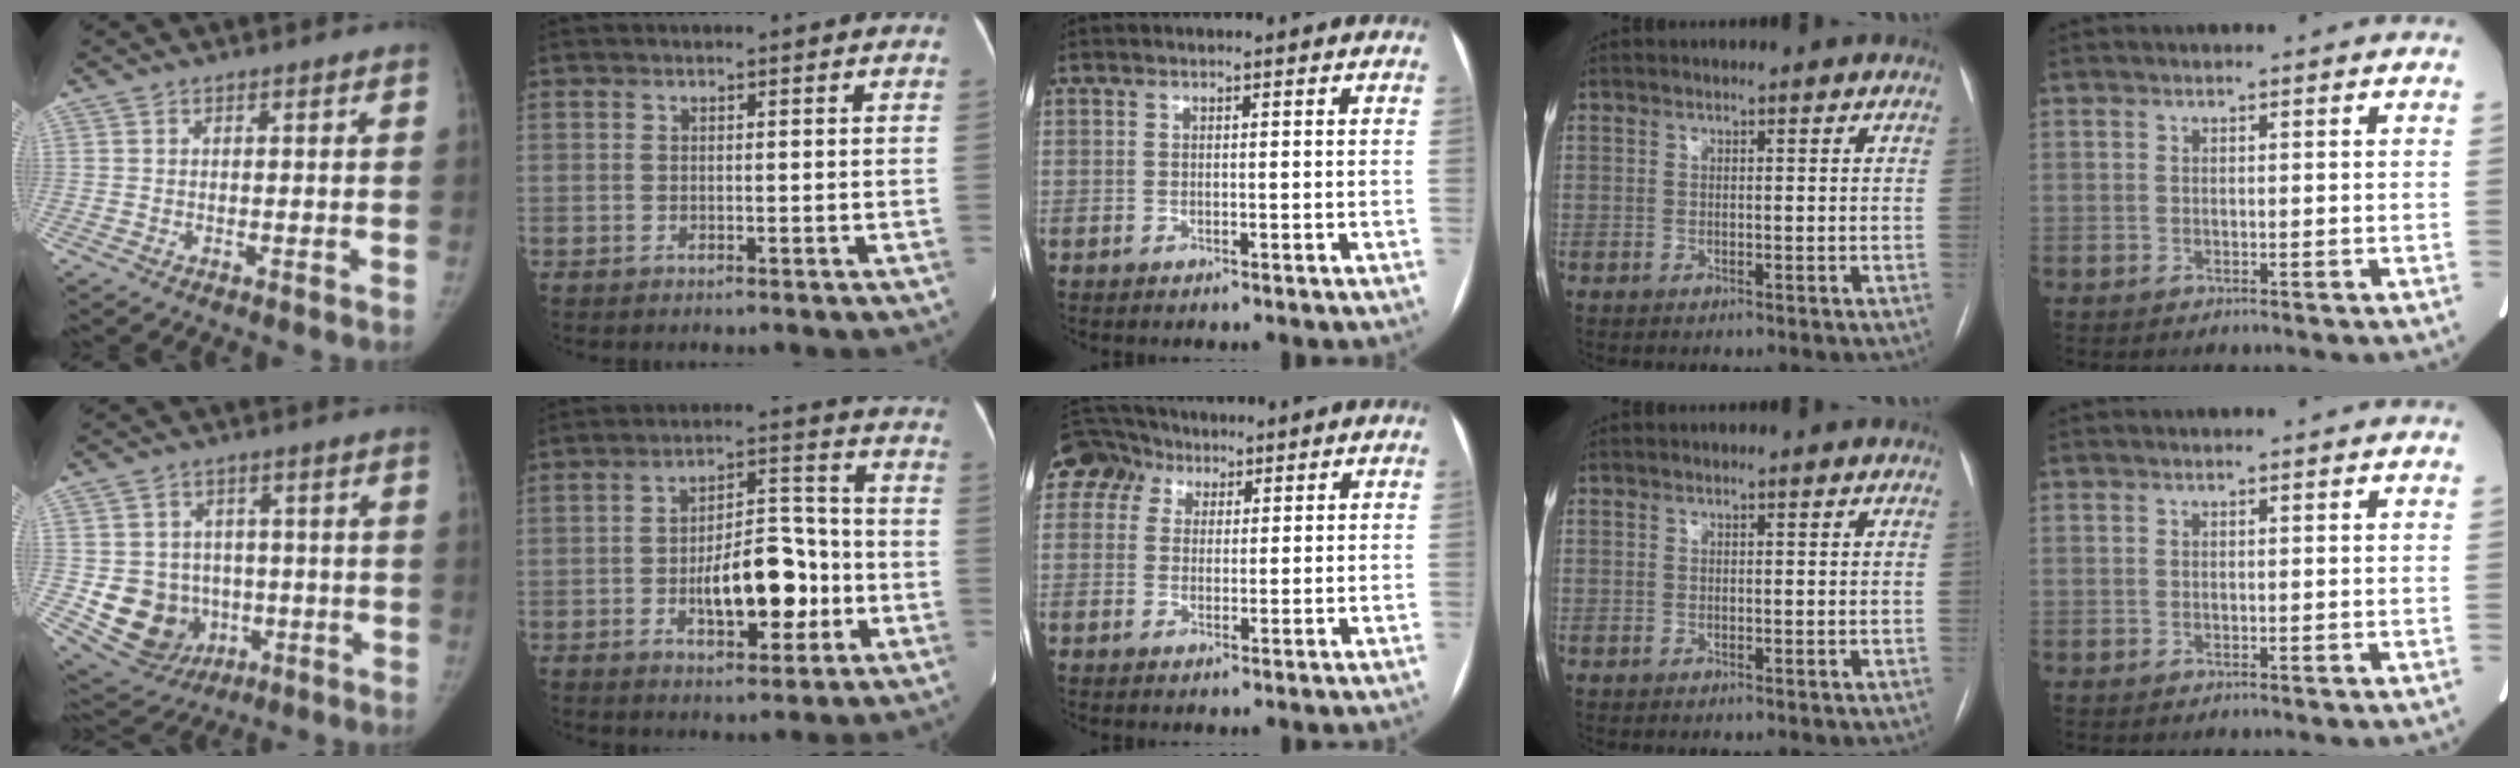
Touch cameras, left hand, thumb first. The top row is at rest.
{"thumb": {"total": 13.1, "force": [-2.3, 11.8, 5.3], "torque": [-0.065, 0.013, -0.017]}, "index": {"total": 11.0, "force": [-3.0, 4.9, 9.4], "torque": [-0.152, 0.022, -0.043]}, "middle": {"total": 5.8, "force": [2.9, 4.9, 1.0], "torque": [-0.027, 0.032, 0.056]}}